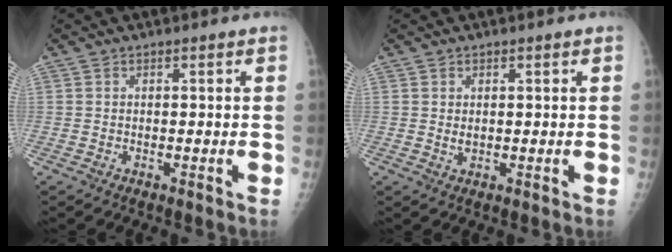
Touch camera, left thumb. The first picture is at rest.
{"total": 1.4, "force": [0.3, 0.8, 1.0], "torque": [-0.014, -0.001, 0.009]}